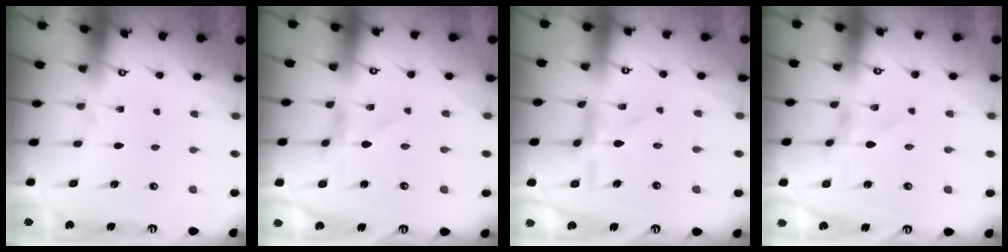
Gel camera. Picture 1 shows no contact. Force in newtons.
{"total": 0.0}
{"total": 6.7, "press": 6.6, "slide": 0.6}
{"total": 0.0}